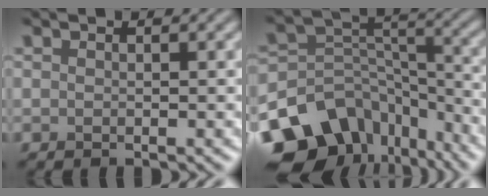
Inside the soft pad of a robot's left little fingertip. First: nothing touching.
{"total": 12.8, "force": [-8.4, 8.6, 4.5], "torque": [-0.093, 0.009, -0.131]}